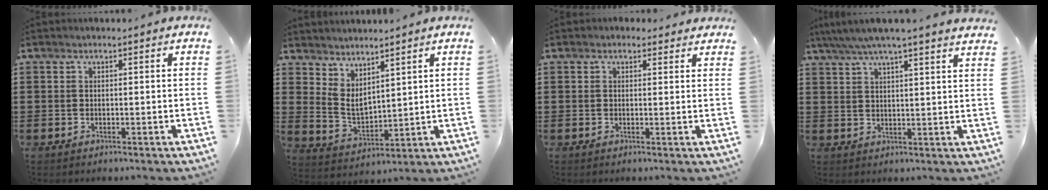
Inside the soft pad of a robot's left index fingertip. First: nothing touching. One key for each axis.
{"total": 4.1, "fx": 3.3, "fy": 1.6, "fz": 1.7, "tx": -0.048, "ty": -0.014, "tz": 0.061}
{"total": 1.6, "fx": 1.3, "fy": 0.9, "fz": 0.3, "tx": -0.002, "ty": 0.004, "tz": 0.023}
{"total": 4.9, "fx": 4.3, "fy": -0.3, "fz": 2.3, "tx": -0.058, "ty": -0.014, "tz": 0.074}